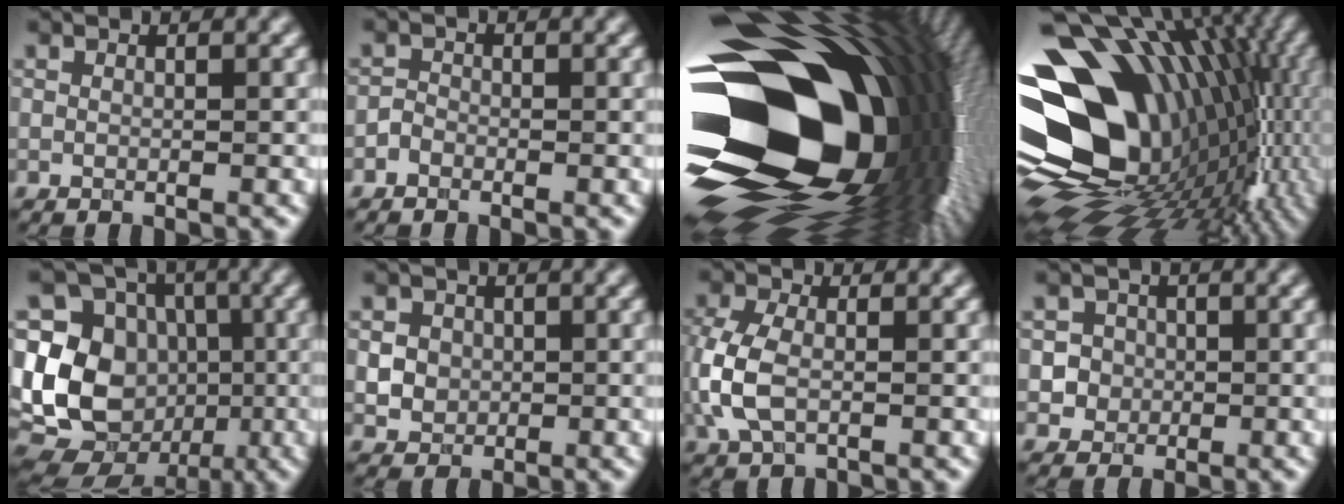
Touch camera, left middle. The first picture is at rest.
{"total": 1.0, "force": [-0.9, 0.4, 0.1], "torque": [-0.001, 0.003, -0.015]}
{"total": 21.9, "force": [-2.2, 14.2, 16.5], "torque": [-0.258, -0.006, -0.050]}
{"total": 19.4, "force": [-0.3, 13.9, 13.5], "torque": [-0.227, -0.008, 0.022]}
{"total": 12.6, "force": [-1.5, 10.8, 6.2], "torque": [-0.139, -0.003, -0.032]}
{"total": 2.9, "force": [0.4, 2.7, 1.0], "torque": [-0.023, 0.005, 0.013]}
{"total": 4.8, "force": [-0.8, 3.0, 3.7], "torque": [-0.106, 0.000, -0.015]}
{"total": 2.8, "force": [-0.2, 2.7, 0.5], "torque": [0.011, 0.011, 0.004]}